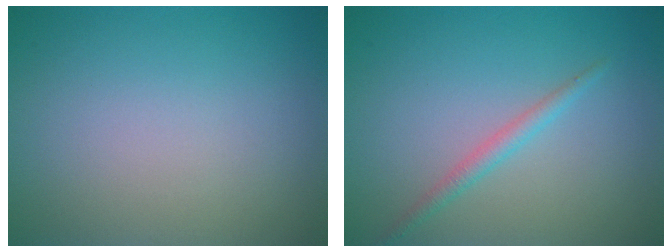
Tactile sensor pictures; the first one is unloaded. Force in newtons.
{"total": 1.5, "press": 1.5, "slide": 0.0}